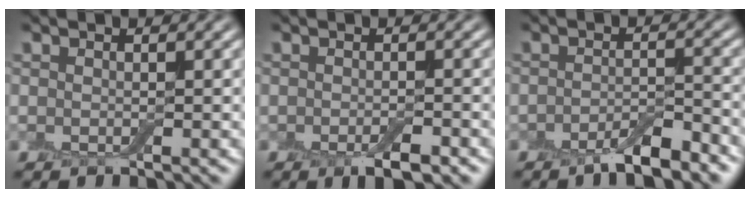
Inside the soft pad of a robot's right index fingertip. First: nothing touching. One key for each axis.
{"total": 3.2, "fx": -1.9, "fy": 1.0, "fz": 2.3, "tx": -0.036, "ty": -0.005, "tz": -0.028}
{"total": 4.0, "fx": -2.7, "fy": 1.0, "fz": 2.7, "tx": -0.044, "ty": 0.001, "tz": -0.048}